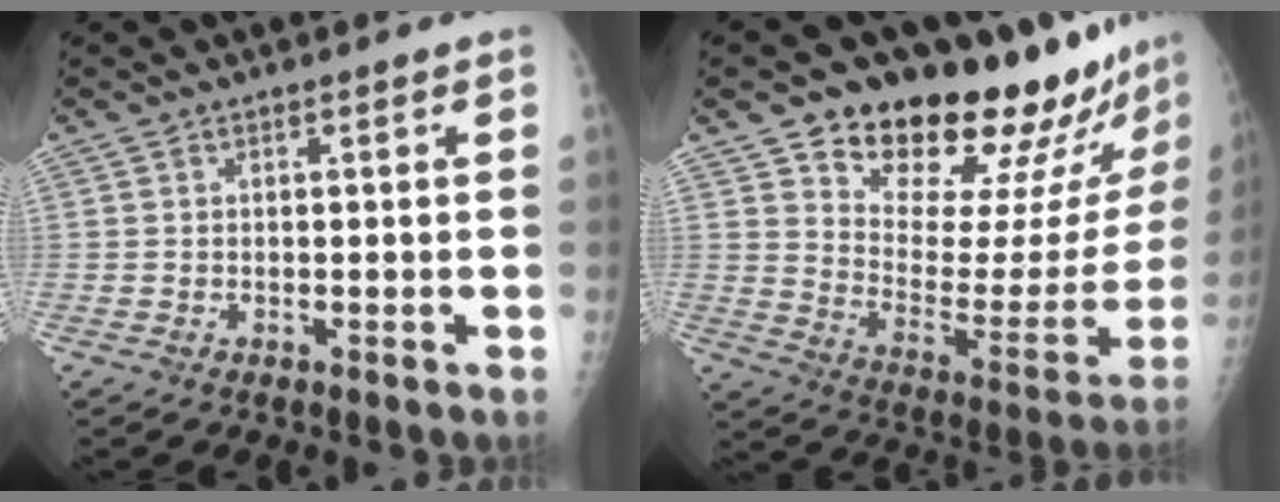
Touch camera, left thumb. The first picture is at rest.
{"total": 26.4, "force": [21.2, 8.4, 13.4], "torque": [-0.156, -0.136, 0.292]}